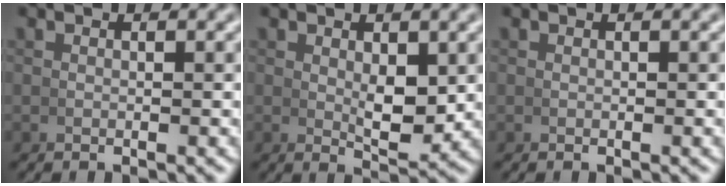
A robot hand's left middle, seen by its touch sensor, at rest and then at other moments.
{"total": 3.1, "force": [0.7, 1.2, 2.8], "torque": [-0.043, -0.015, 0.017]}
{"total": 0.0}